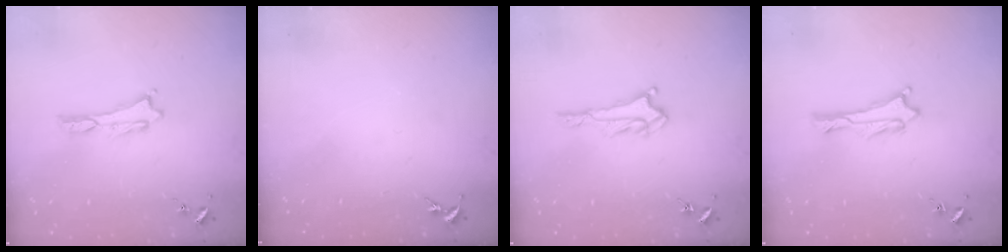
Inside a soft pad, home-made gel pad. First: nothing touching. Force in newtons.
{"total": 0.0}
{"total": 1.7, "press": 1.6, "slide": 0.2}
{"total": 1.0, "press": 0.9, "slide": 0.1}